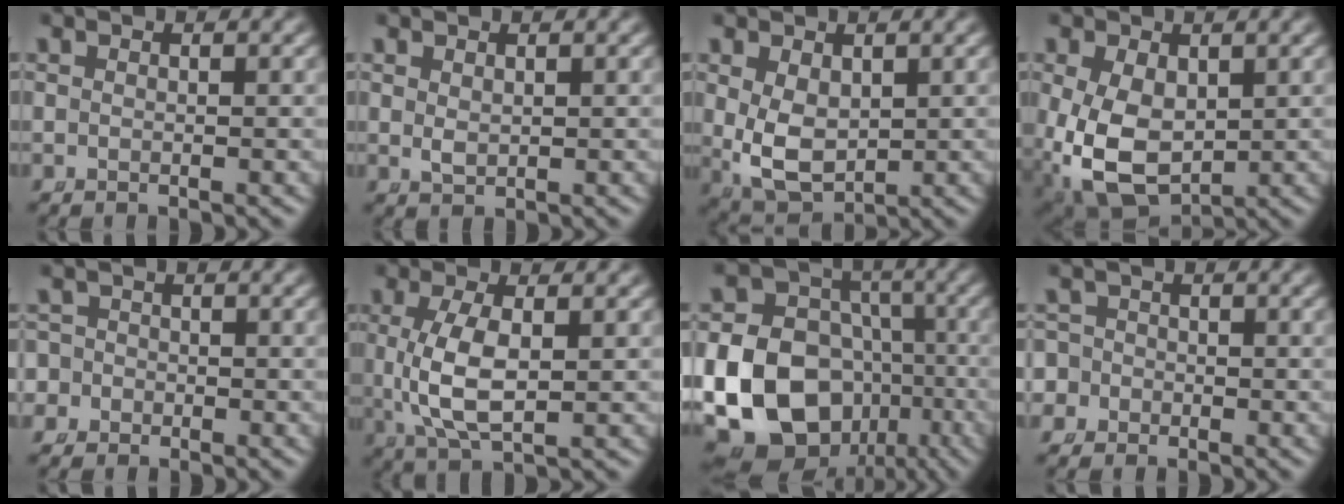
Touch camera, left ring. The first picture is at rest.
{"total": 0.8, "force": [0.5, 0.2, 0.6], "torque": [-0.017, -0.011, 0.022]}
{"total": 6.7, "force": [-0.8, 5.3, 4.1], "torque": [-0.109, -0.040, 0.011]}
{"total": 9.7, "force": [-3.0, 7.5, 5.4], "torque": [-0.148, -0.072, -0.018]}
{"total": 3.4, "force": [-1.1, 3.2, 0.5], "torque": [-0.020, -0.014, -0.023]}
{"total": 5.2, "force": [0.0, 2.2, 4.7], "torque": [-0.113, -0.010, 0.015]}
{"total": 19.0, "force": [-4.6, 16.2, 8.8], "torque": [-0.214, -0.075, -0.063]}
{"total": 4.1, "force": [-1.2, 3.8, 0.8], "torque": [-0.025, -0.017, -0.026]}